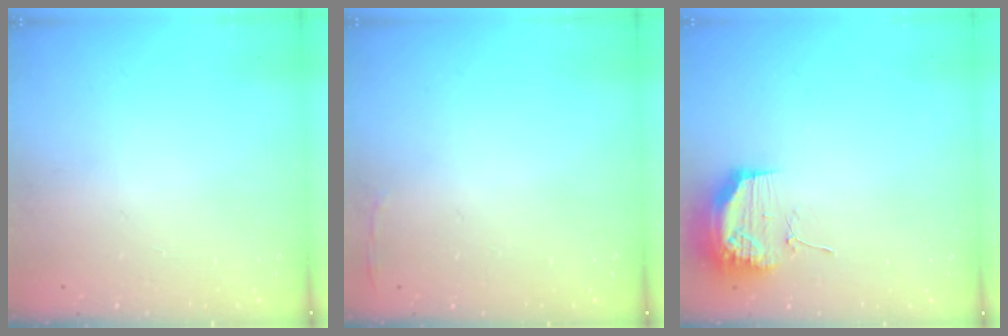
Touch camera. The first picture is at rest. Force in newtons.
{"total": 2.8, "press": 2.6, "slide": 0.9}
{"total": 17.9, "press": 13.8, "slide": 11.4}